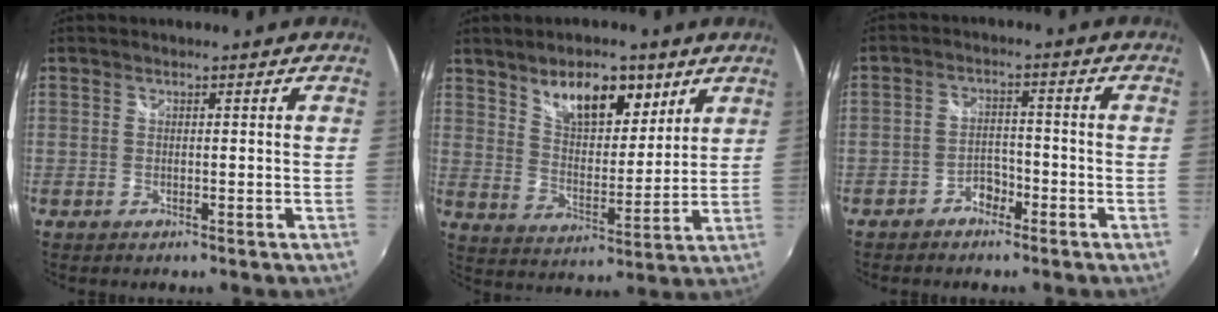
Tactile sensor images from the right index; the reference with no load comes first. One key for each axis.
{"total": 12.2, "fx": 7.4, "fy": 5.8, "fz": 7.8, "tx": -0.115, "ty": 0.004, "tz": 0.128}
{"total": 3.5, "fx": -2.6, "fy": 2.2, "fz": 1.0, "tx": -0.025, "ty": 0.011, "tz": -0.037}